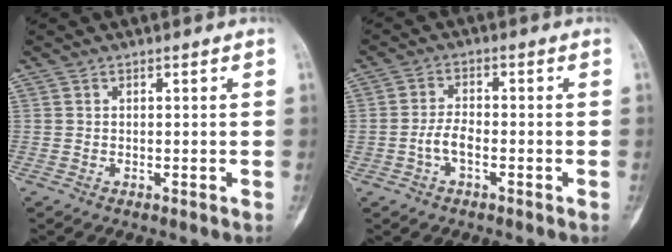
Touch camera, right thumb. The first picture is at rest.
{"total": 3.8, "force": [-1.4, 2.0, 2.9], "torque": [-0.055, 0.018, -0.029]}